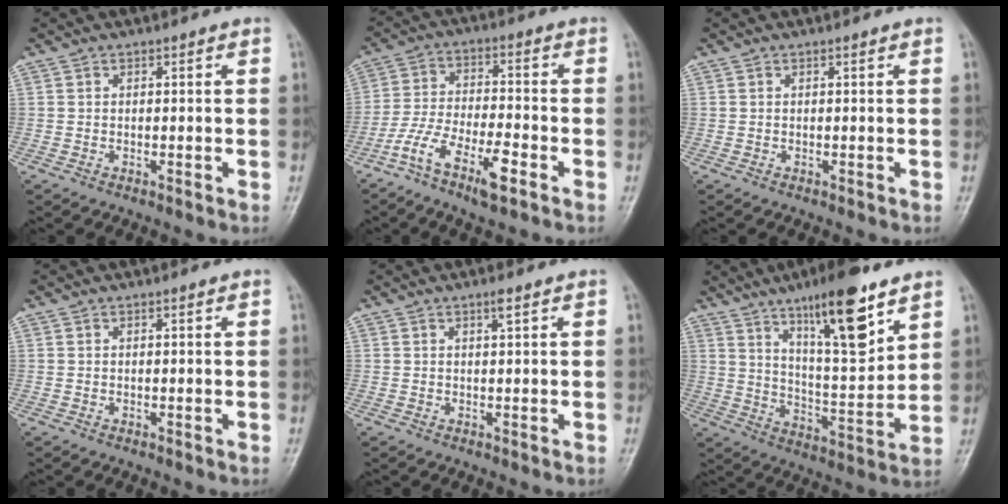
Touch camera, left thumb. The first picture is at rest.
{"total": 9.5, "force": [-5.7, 2.6, 7.2], "torque": [-0.154, 0.028, -0.111]}
{"total": 0.0}
{"total": 0.0}
{"total": 1.0, "force": [0.5, 0.1, 0.9], "torque": [-0.014, 0.001, 0.009]}
{"total": 16.5, "force": [9.8, 4.0, 12.7], "torque": [-0.185, -0.055, 0.169]}